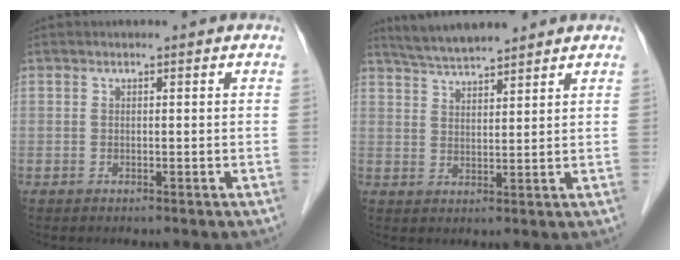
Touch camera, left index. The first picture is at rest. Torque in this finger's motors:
{"motor_torque": [-0.11, -0.15, 0.07, 0.02]}